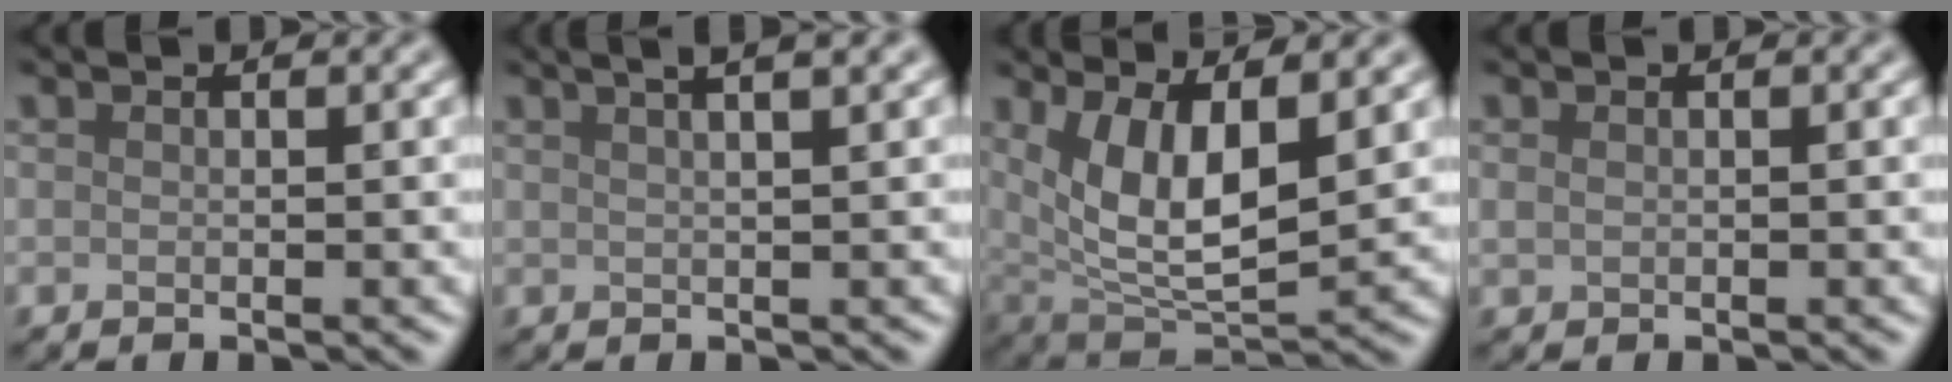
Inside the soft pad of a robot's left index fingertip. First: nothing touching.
{"total": 6.2, "force": [3.7, 2.5, 4.3], "torque": [-0.025, 0.048, 0.019]}
{"total": 6.9, "force": [2.0, 2.7, 6.1], "torque": [-0.124, -0.017, 0.045]}
{"total": 0.6, "force": [0.2, 0.4, 0.4], "torque": [-0.010, 0.000, 0.005]}